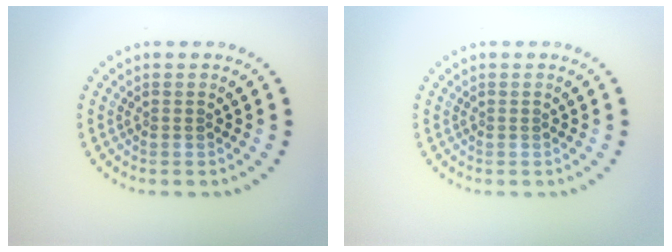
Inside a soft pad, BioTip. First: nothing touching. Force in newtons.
{"total": 0.0}